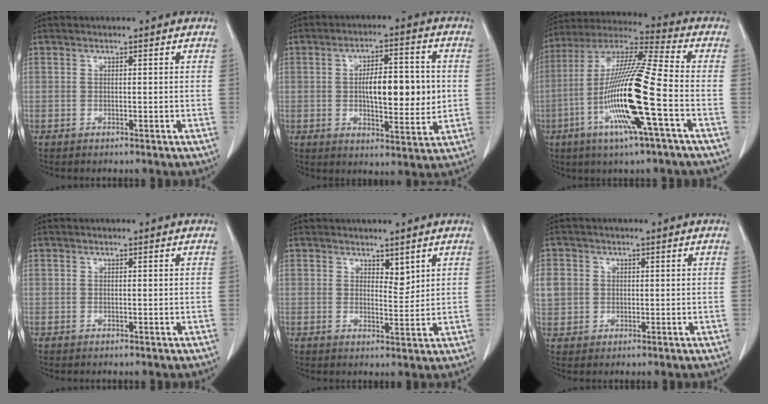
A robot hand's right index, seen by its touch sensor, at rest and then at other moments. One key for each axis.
{"total": 11.0, "fx": 0.2, "fy": 3.4, "fz": 10.5, "tx": -0.166, "ty": 0.010, "tz": 0.004}
{"total": 18.1, "fx": -5.2, "fy": -0.2, "fz": 17.4, "tx": -0.348, "ty": -0.015, "tz": -0.107}
{"total": 0.0}
{"total": 2.6, "fx": 1.9, "fy": 1.1, "fz": 1.4, "tx": -0.019, "ty": -0.009, "tz": 0.035}
{"total": 5.8, "fx": 1.1, "fy": 5.4, "fz": 2.0, "tx": -0.063, "ty": 0.012, "tz": 0.028}